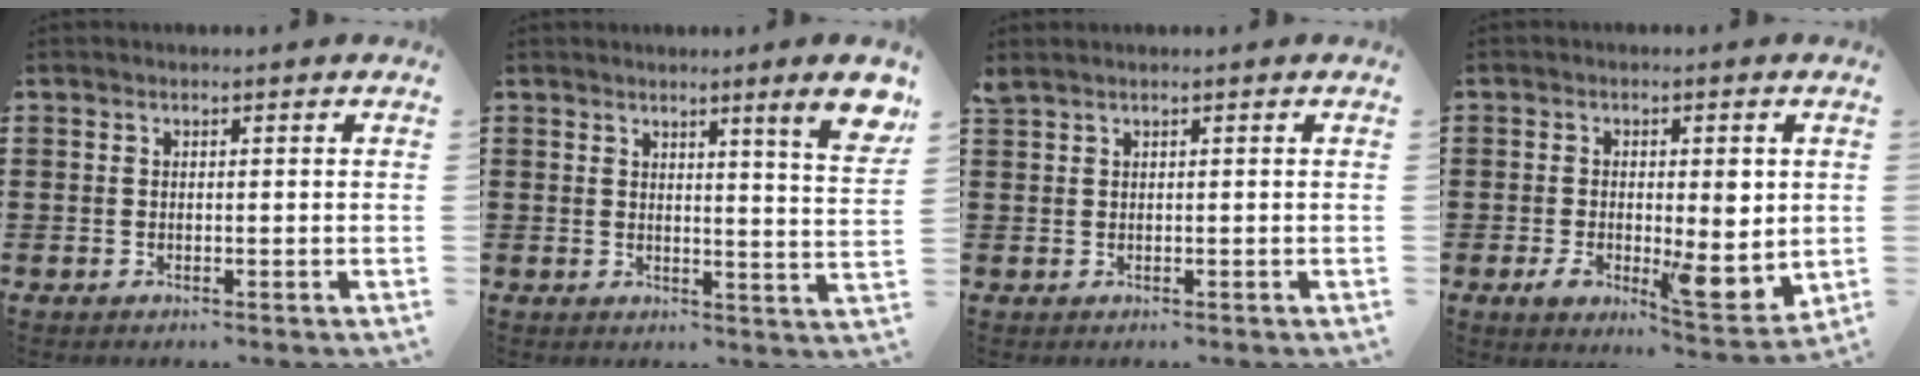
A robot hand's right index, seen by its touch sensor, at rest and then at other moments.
{"total": 6.3, "force": [3.8, -0.3, 5.1], "torque": [-0.082, -0.019, 0.058]}
{"total": 0.6, "force": [0.5, 0.1, 0.4], "torque": [-0.009, 0.001, 0.009]}
{"total": 6.7, "force": [-0.6, 3.0, 5.9], "torque": [-0.094, -0.006, -0.011]}